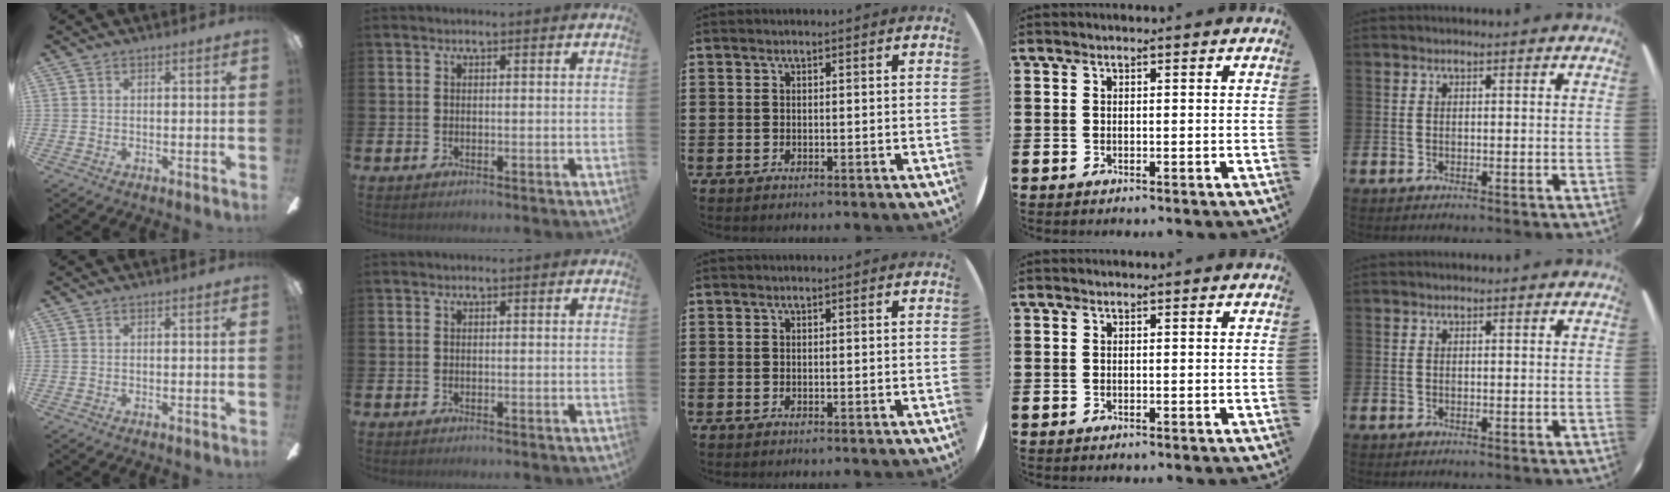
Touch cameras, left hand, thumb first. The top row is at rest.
{}